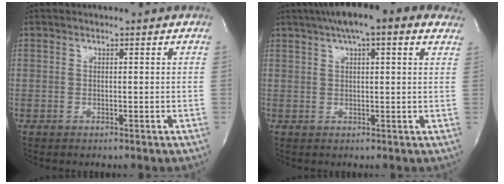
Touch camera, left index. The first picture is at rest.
{"total": 12.0, "force": [8.1, 2.7, 8.4], "torque": [-0.136, 0.045, 0.112]}